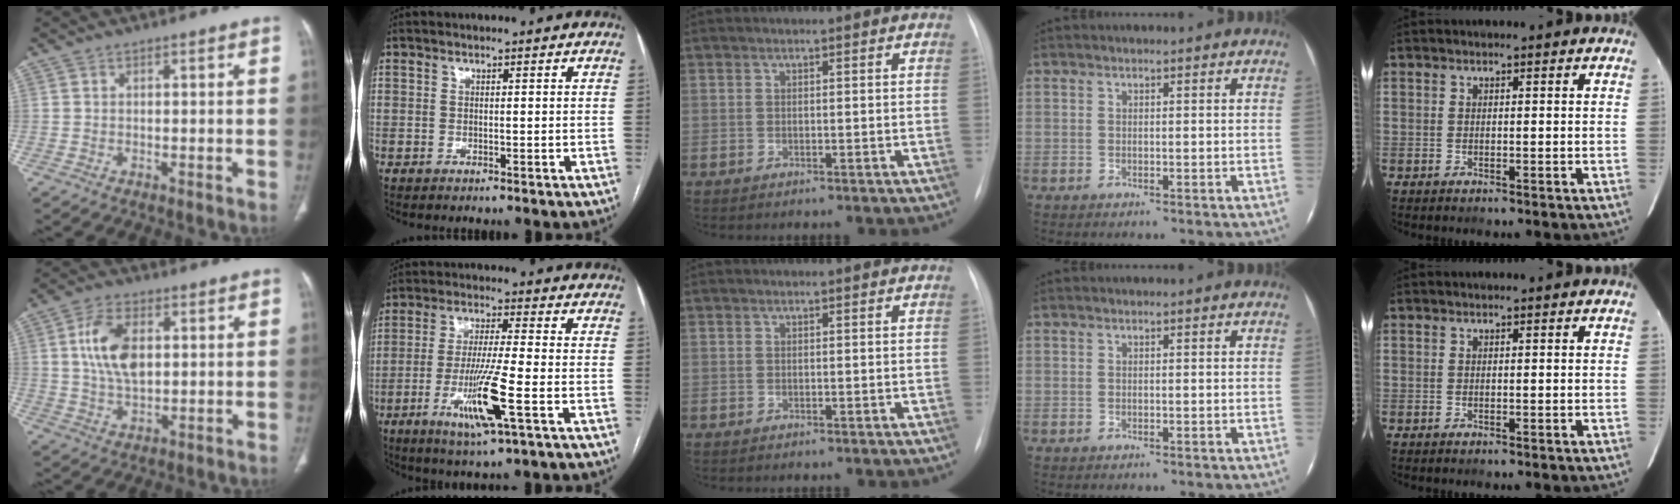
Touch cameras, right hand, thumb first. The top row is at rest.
{"thumb": {"total": 10.0, "force": [2.0, 5.6, 8.0], "torque": [-0.150, -0.002, 0.041]}, "index": {"total": 10.9, "force": [-3.7, -0.1, 10.2], "torque": [-0.199, -0.018, -0.069]}}